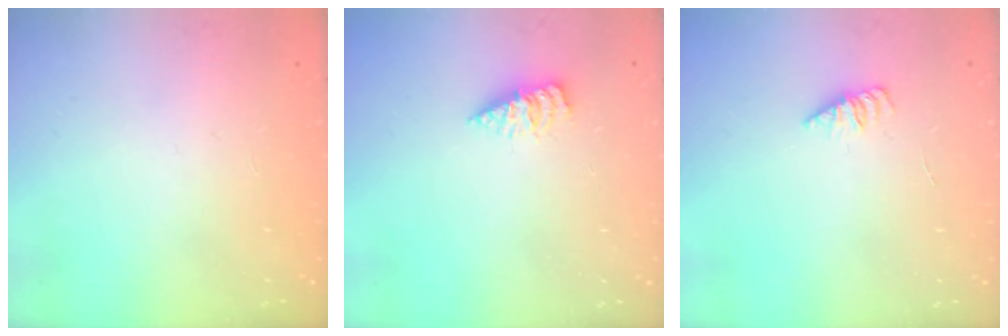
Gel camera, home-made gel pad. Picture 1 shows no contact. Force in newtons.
{"total": 4.8, "press": 4.8, "slide": 0.6}
{"total": 1.9, "press": 1.9, "slide": 0.4}